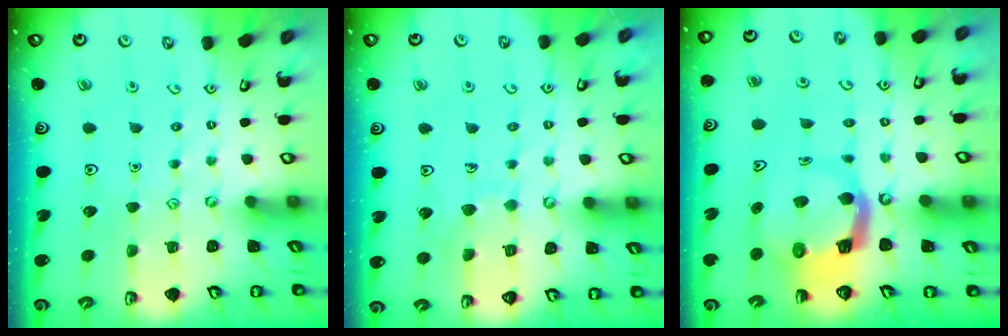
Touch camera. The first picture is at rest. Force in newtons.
{"total": 6.4, "press": 6.4, "slide": 0.6}
{"total": 6.8, "press": 6.7, "slide": 1.0}